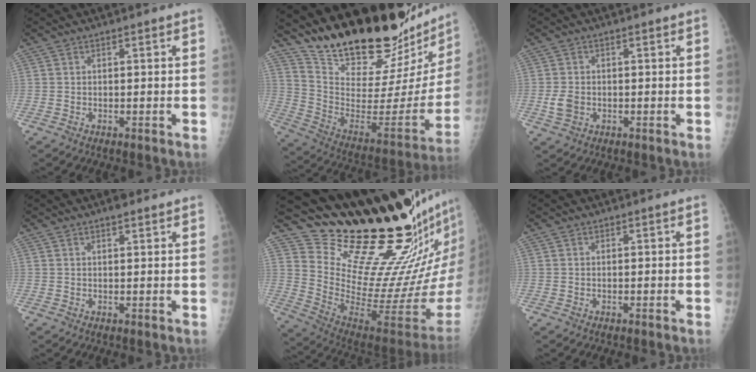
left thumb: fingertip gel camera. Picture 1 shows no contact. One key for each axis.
{"total": 31.9, "fx": 27.8, "fy": 7.1, "fz": 14.0, "tx": -0.199, "ty": -0.190, "tz": 0.401}
{"total": 3.0, "fx": -0.4, "fy": 2.3, "fz": 1.9, "tx": -0.034, "ty": -0.001, "tz": -0.005}
{"total": 2.4, "fx": 1.8, "fy": 0.7, "fz": 1.4, "tx": -0.015, "ty": -0.008, "tz": 0.024}
{"total": 26.5, "fx": 20.5, "fy": 4.9, "fz": 16.1, "tx": -0.210, "ty": -0.171, "tz": 0.324}
{"total": 0.0}